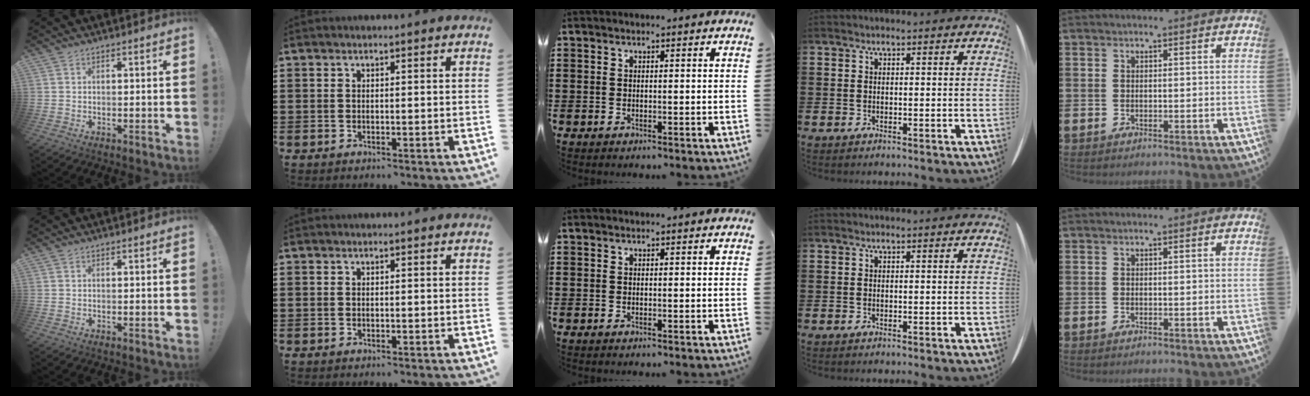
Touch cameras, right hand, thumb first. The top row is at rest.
{}